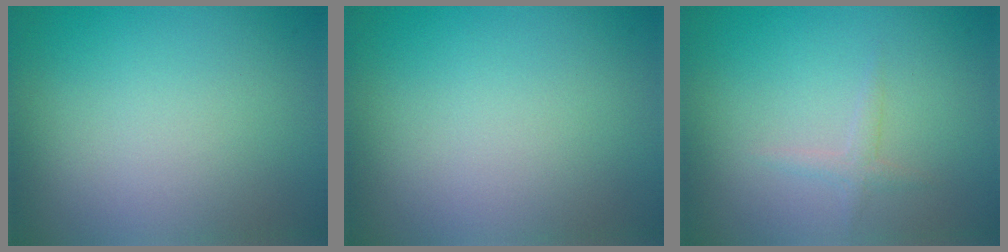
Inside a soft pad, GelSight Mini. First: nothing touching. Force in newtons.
{"total": 0.0}
{"total": 1.1, "press": 1.1, "slide": 0.0}